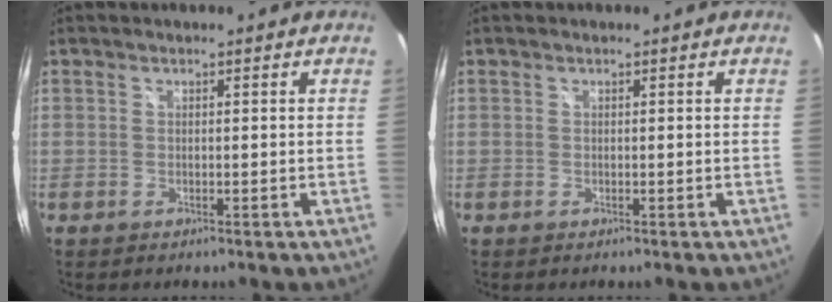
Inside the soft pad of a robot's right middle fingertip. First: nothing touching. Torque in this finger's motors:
{"motor_torque": [0.00, 0.00, 0.00, 0.00]}